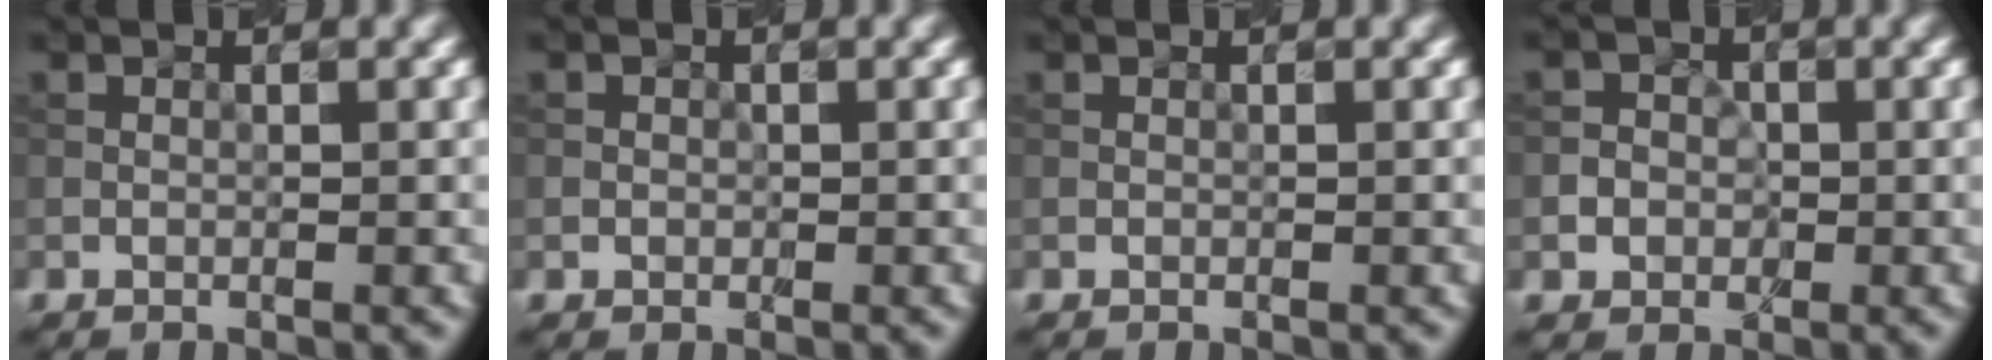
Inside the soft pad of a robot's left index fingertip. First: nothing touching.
{"total": 0.7, "force": [0.0, 0.7, 0.0], "torque": [0.009, -0.003, -0.003]}
{"total": 0.0}
{"total": 3.3, "force": [-0.7, 3.2, 0.7], "torque": [0.018, 0.010, -0.032]}